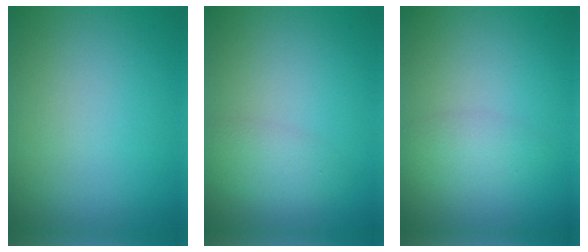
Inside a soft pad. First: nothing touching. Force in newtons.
{"total": 2.3, "press": 2.3, "slide": 0.1}
{"total": 2.0, "press": 2.0, "slide": 0.1}